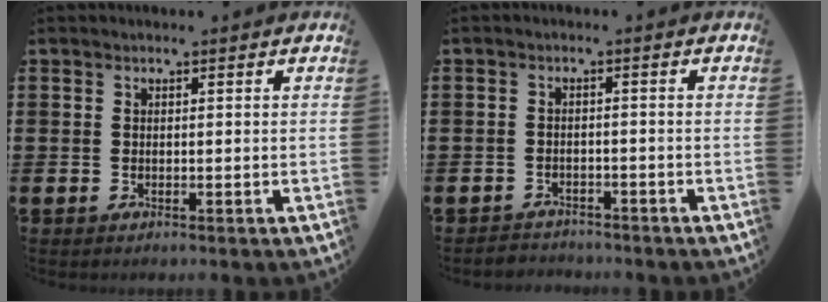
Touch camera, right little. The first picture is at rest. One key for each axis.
{"total": 1.7, "fx": -1.6, "fy": 0.2, "fz": -0.3, "tx": 0.000, "ty": 0.004, "tz": -0.038}